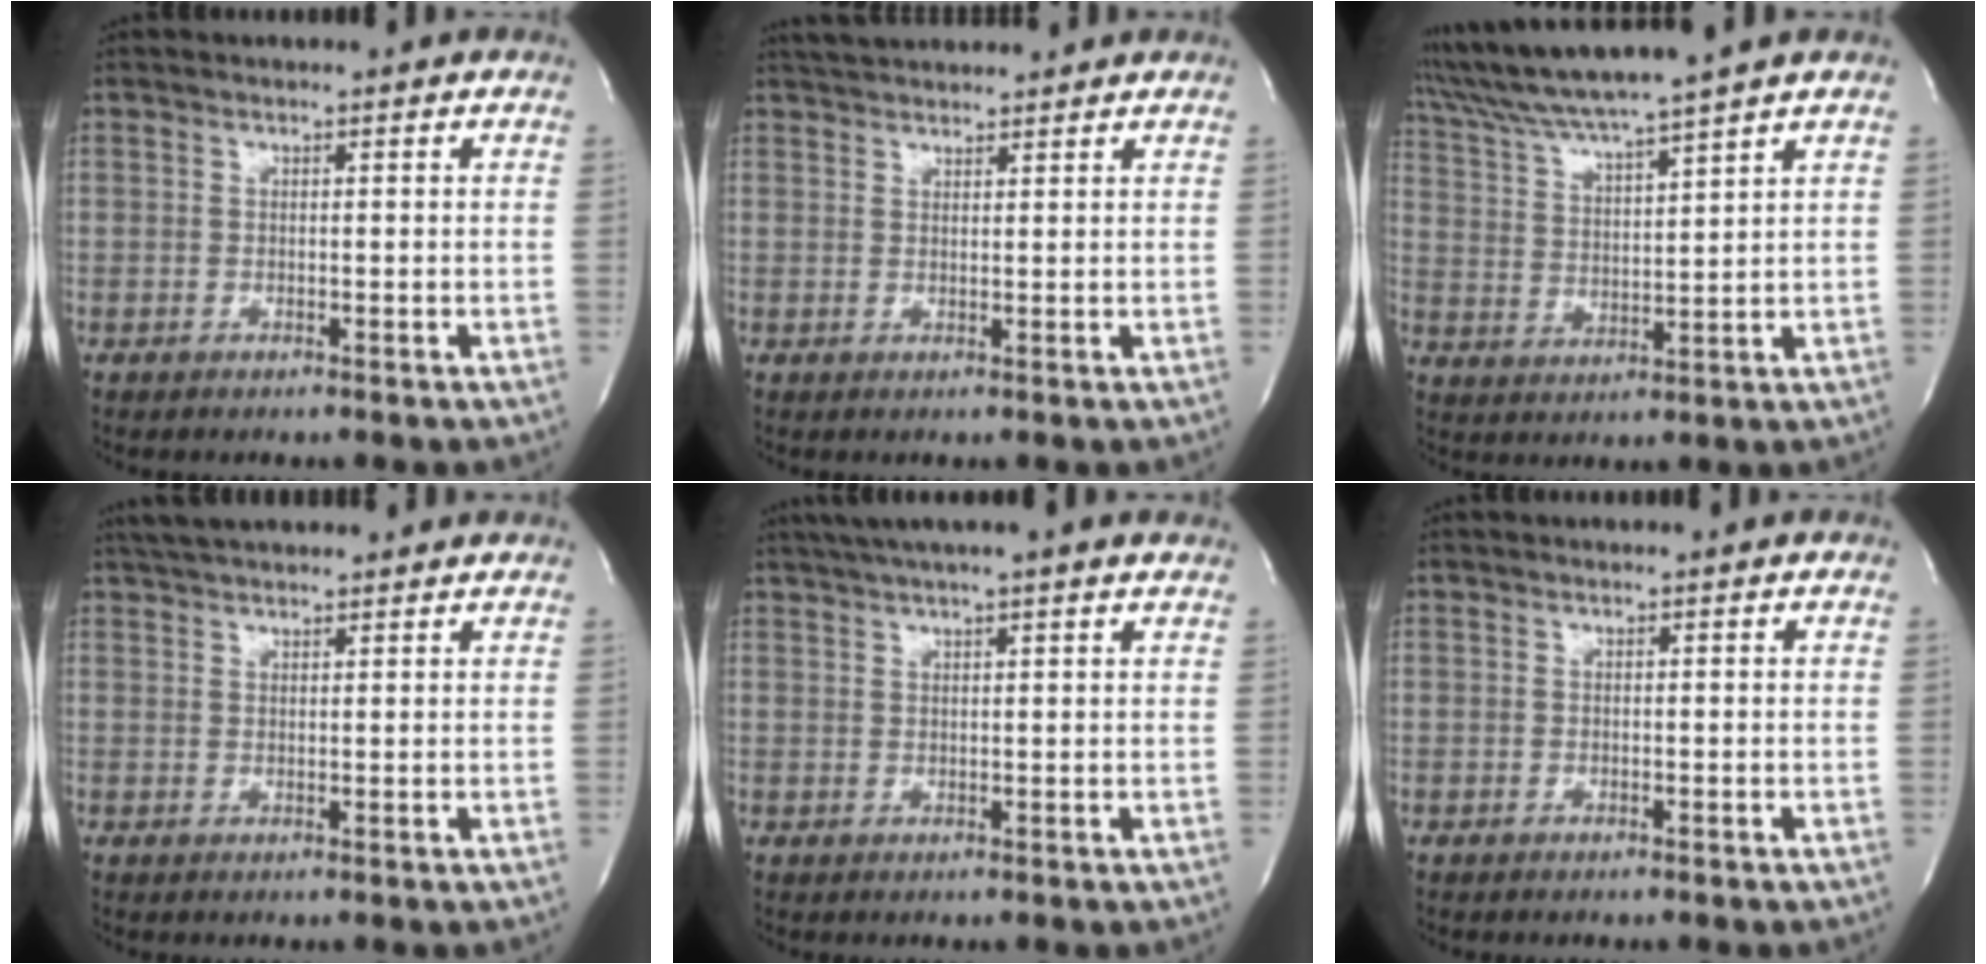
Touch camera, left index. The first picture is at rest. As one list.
[{"total": 6.3, "force": [6.0, 0.9, 1.9], "torque": [-0.035, 0.034, 0.092]}, {"total": 11.1, "force": [9.7, -2.0, 5.0], "torque": [-0.097, 0.009, 0.176]}, {"total": 8.3, "force": [7.4, 1.3, 3.6], "torque": [-0.062, 0.036, 0.112]}, {"total": 9.9, "force": [8.0, 0.4, 5.8], "torque": [-0.100, 0.036, 0.104]}, {"total": 0.0}]